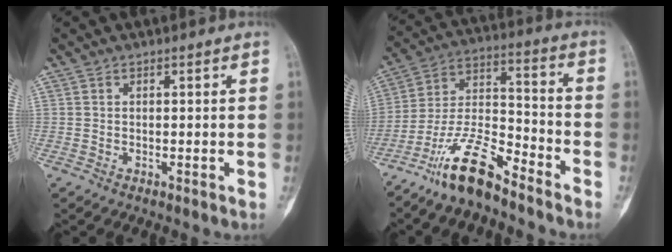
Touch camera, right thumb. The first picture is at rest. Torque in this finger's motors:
{"motor_torque": [1.87, 0.66, 1.17, -1.53, 0.43]}